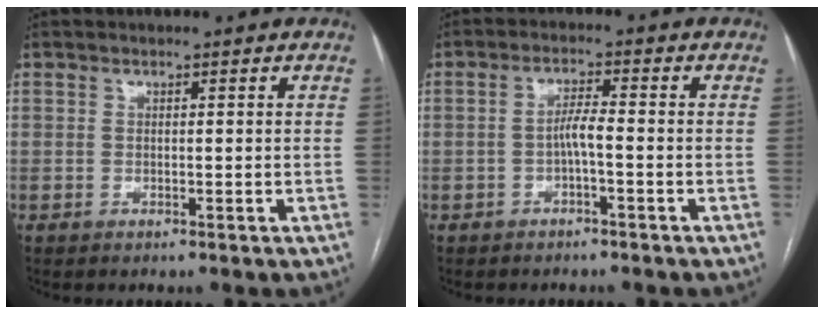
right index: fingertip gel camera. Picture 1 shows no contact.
{"total": 2.9, "force": [-1.1, 0.2, 2.7], "torque": [-0.049, 0.007, -0.020]}